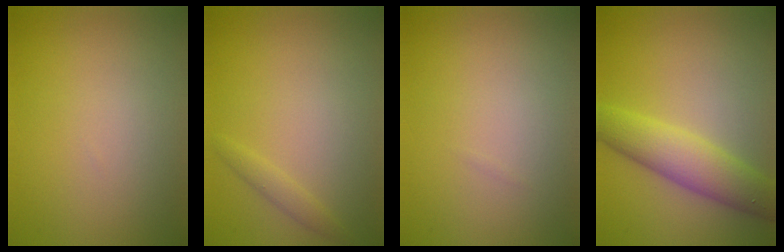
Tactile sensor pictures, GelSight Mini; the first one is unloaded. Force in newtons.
{"total": 1.0, "press": 1.0, "slide": 0.1}
{"total": 0.0}
{"total": 5.2, "press": 5.2, "slide": 0.2}